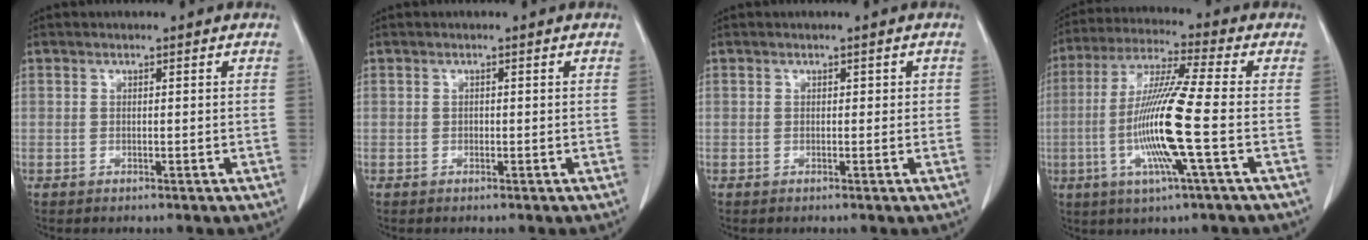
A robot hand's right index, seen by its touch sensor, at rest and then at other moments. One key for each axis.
{"total": 0.0}
{"total": 1.0, "fx": 0.1, "fy": 0.8, "fz": 0.7, "tx": -0.007, "ty": 0.010, "tz": 0.003}
{"total": 13.9, "fx": -2.8, "fy": -0.7, "fz": 13.6, "tx": -0.276, "ty": -0.011, "tz": -0.064}